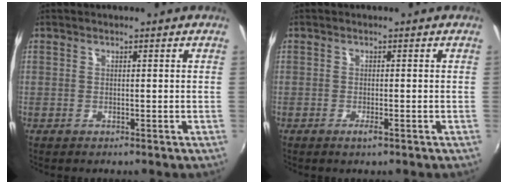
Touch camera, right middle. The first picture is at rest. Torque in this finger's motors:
{"motor_torque": [0.88, -1.26, 0.07, 0.02]}